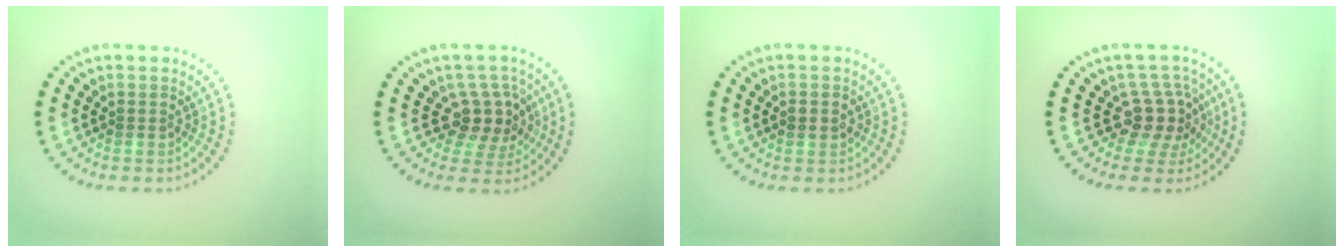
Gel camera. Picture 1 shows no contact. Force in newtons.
{"total": 3.4, "press": 2.9, "slide": 1.7}
{"total": 1.5, "press": 1.5, "slide": 0.1}
{"total": 3.5, "press": 2.7, "slide": 2.3}